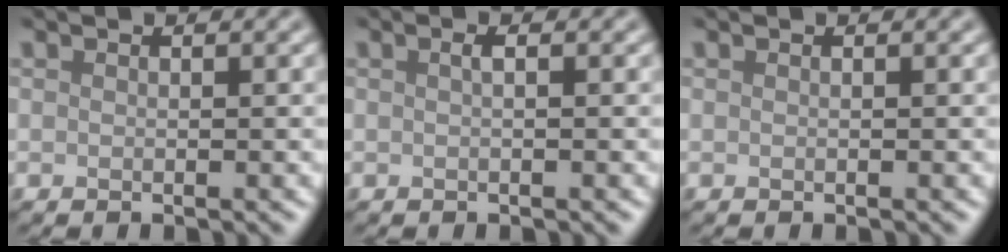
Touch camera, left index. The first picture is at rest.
{"total": 0.8, "force": [0.2, 0.2, 0.8], "torque": [-0.013, 0.006, 0.002]}
{"total": 0.0}